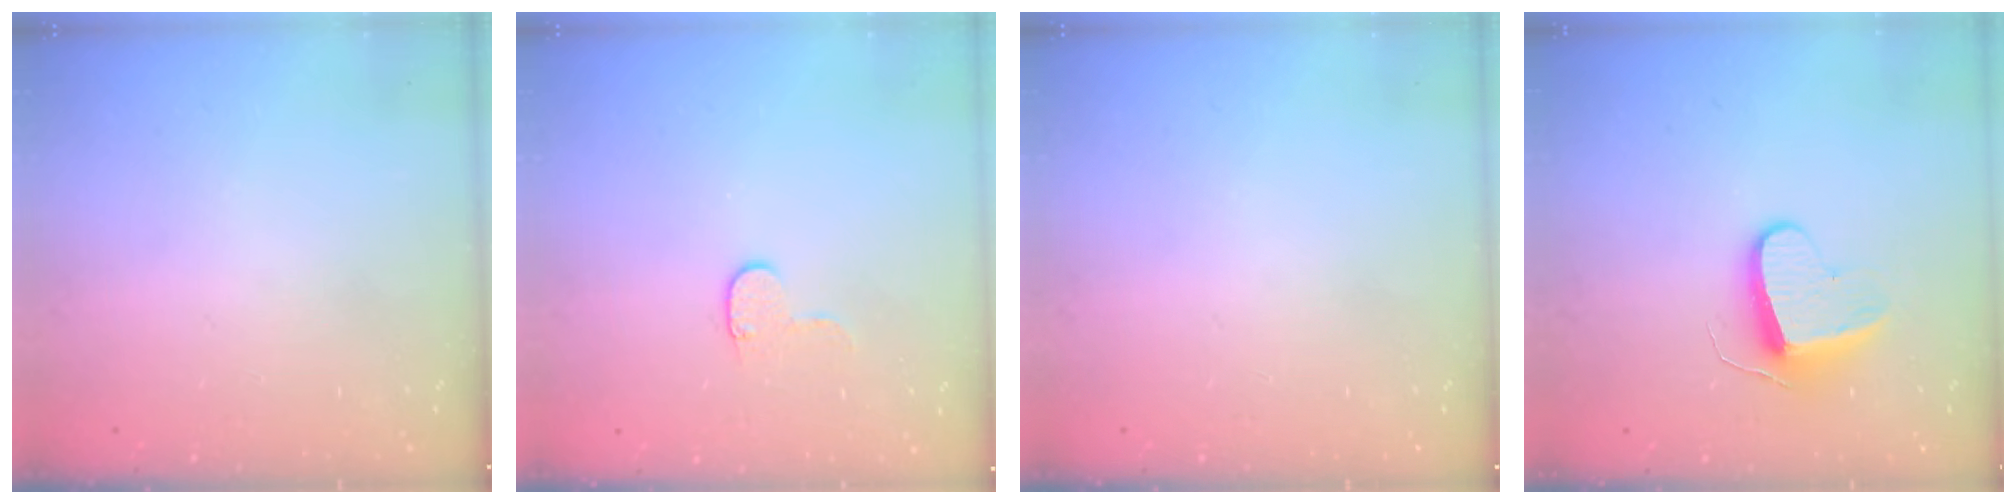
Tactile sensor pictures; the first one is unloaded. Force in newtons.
{"total": 5.5, "press": 5.5, "slide": 0.5}
{"total": 0.0}
{"total": 9.5, "press": 9.5, "slide": 0.4}